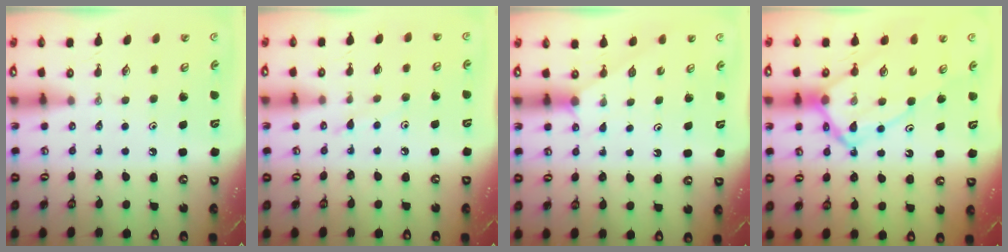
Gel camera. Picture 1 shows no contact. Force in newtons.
{"total": 5.9, "press": 5.8, "slide": 0.7}
{"total": 3.4, "press": 3.4, "slide": 0.3}
{"total": 15.6, "press": 15.6, "slide": 1.5}